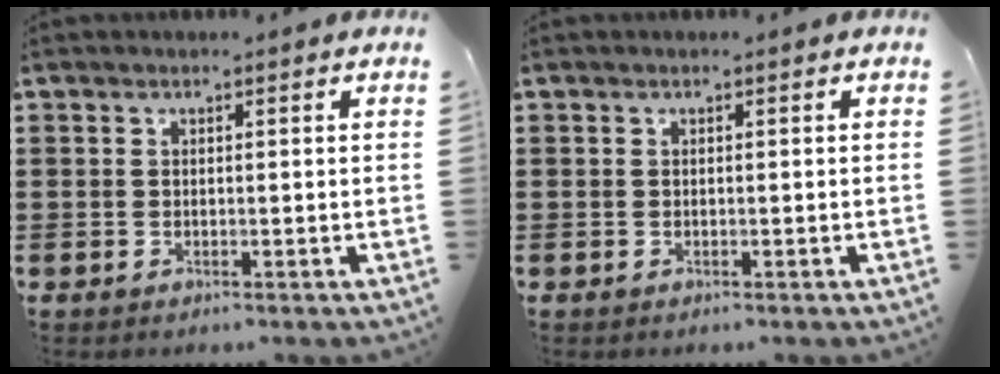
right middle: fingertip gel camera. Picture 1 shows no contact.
{"total": 0.0}